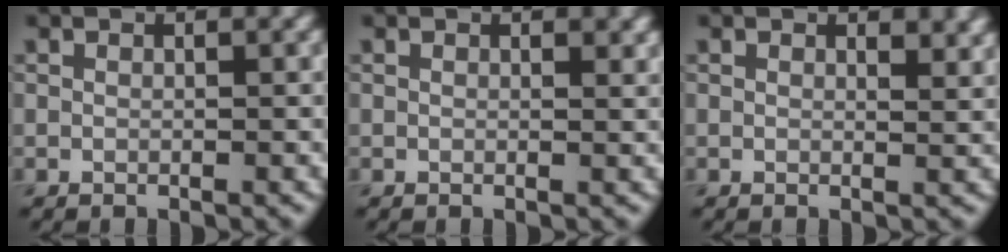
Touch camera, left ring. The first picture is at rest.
{"total": 0.7, "force": [0.5, 0.2, 0.5], "torque": [-0.005, -0.001, 0.008]}
{"total": 1.7, "force": [1.2, 0.5, 1.0], "torque": [-0.009, -0.004, 0.021]}